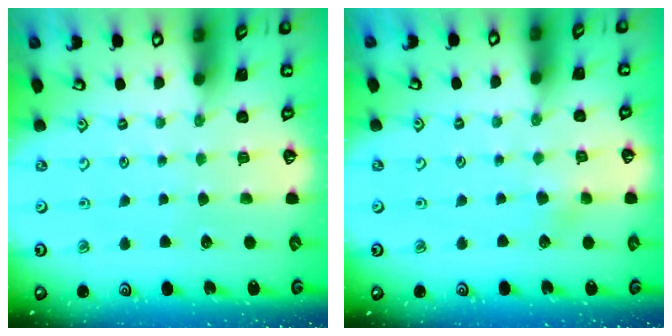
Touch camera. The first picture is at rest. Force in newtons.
{"total": 4.4, "press": 4.4, "slide": 0.5}